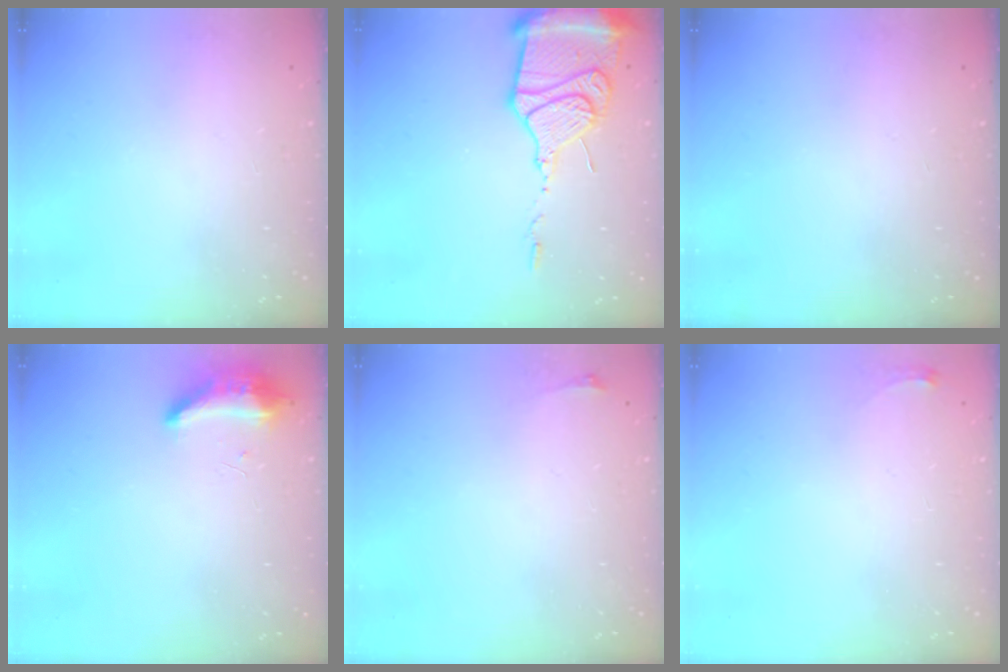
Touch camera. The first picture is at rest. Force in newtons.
{"total": 16.9, "press": 16.8, "slide": 1.8}
{"total": 0.0}
{"total": 16.8, "press": 10.1, "slide": 13.4}
{"total": 2.8, "press": 2.1, "slide": 1.9}
{"total": 2.8, "press": 2.8, "slide": 0.4}